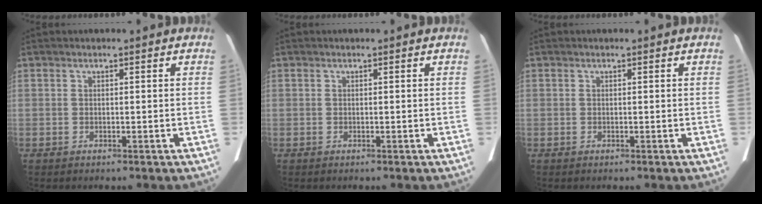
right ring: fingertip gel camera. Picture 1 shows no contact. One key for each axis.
{"total": 0.0}
{"total": 0.0}